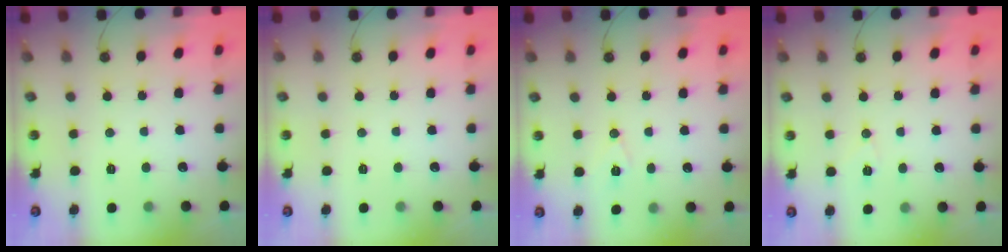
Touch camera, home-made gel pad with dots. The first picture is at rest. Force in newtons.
{"total": 0.0}
{"total": 6.7, "press": 5.0, "slide": 4.5}
{"total": 5.5, "press": 5.2, "slide": 1.8}